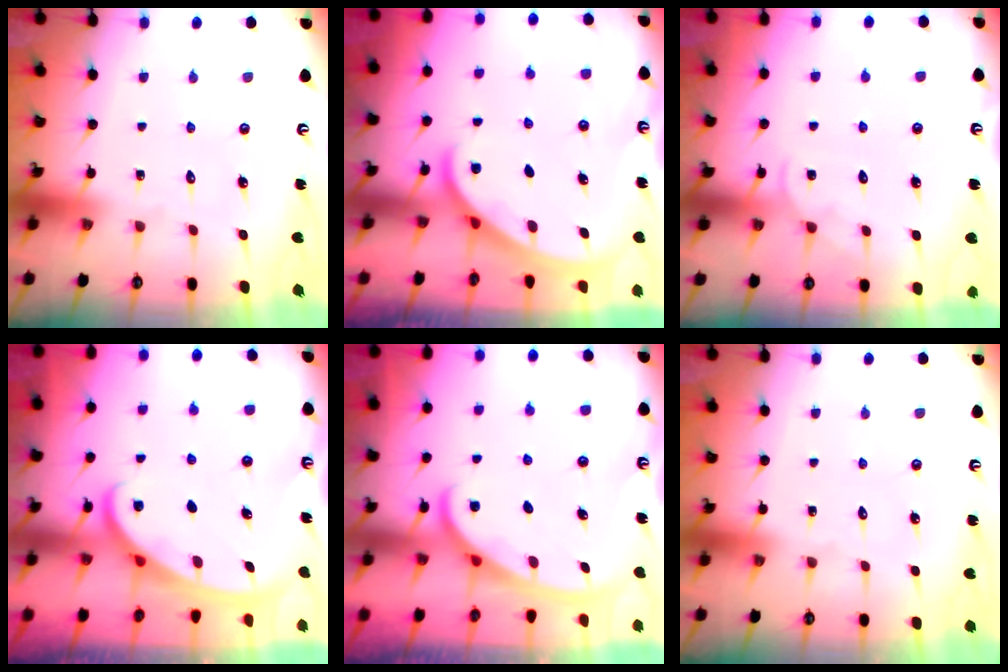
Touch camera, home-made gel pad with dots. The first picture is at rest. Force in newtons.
{"total": 1.9, "press": 1.9, "slide": 0.2}
{"total": 2.4, "press": 2.4, "slide": 0.4}
{"total": 2.5, "press": 2.4, "slide": 0.3}
{"total": 2.8, "press": 2.8, "slide": 0.4}
{"total": 0.0}